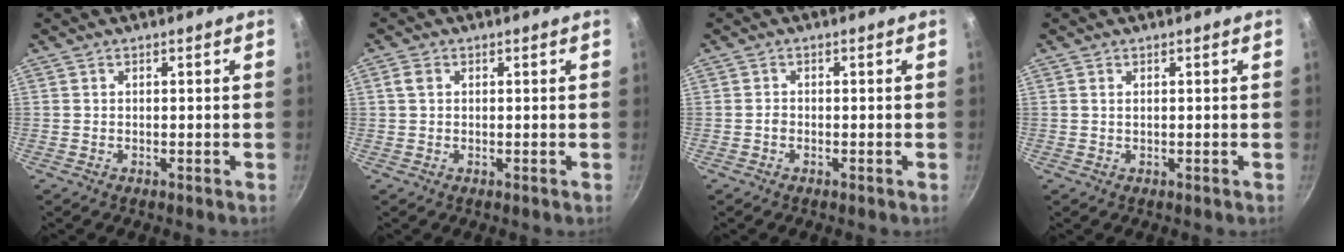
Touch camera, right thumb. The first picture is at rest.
{"total": 2.1, "force": [0.6, 1.6, 1.3], "torque": [-0.019, 0.004, 0.012]}
{"total": 0.8, "force": [-0.3, 0.6, 0.3], "torque": [-0.005, 0.003, -0.007]}
{"total": 0.7, "force": [0.3, 0.3, 0.6], "torque": [-0.010, 0.001, 0.007]}